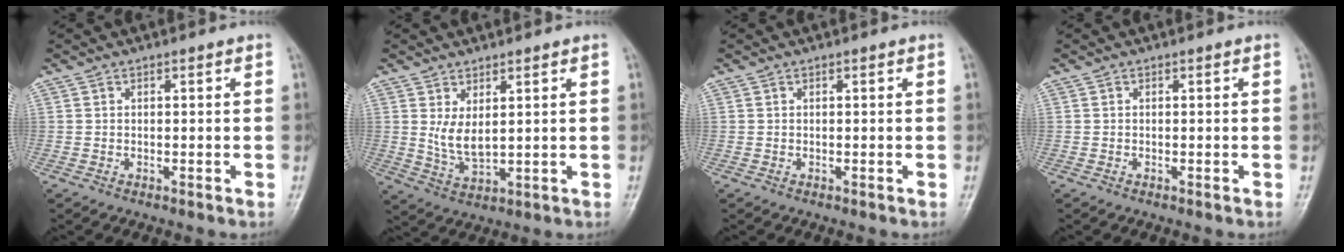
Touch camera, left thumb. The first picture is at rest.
{"total": 5.3, "force": [1.8, 2.4, 4.4], "torque": [-0.078, -0.021, 0.045]}
{"total": 0.0}
{"total": 0.0}